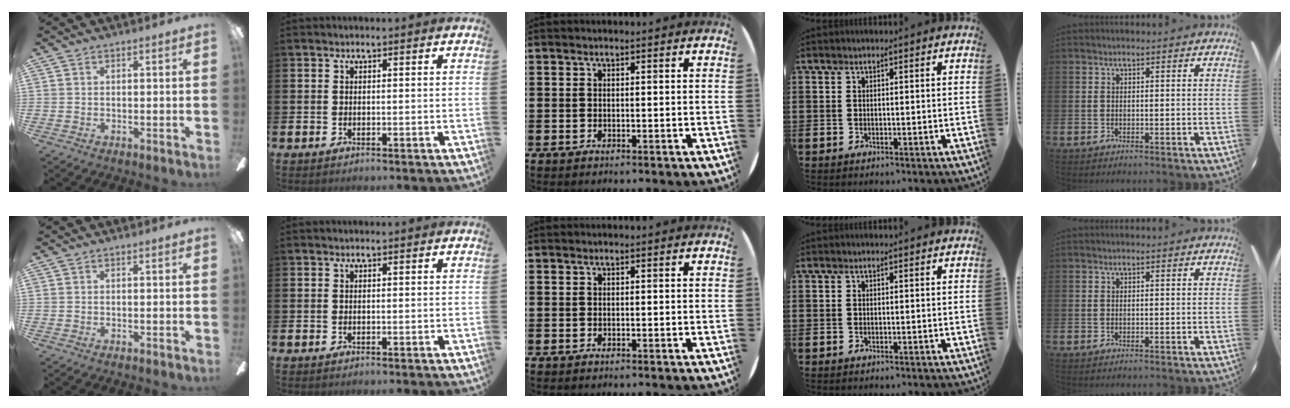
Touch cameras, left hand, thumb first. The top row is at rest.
{}